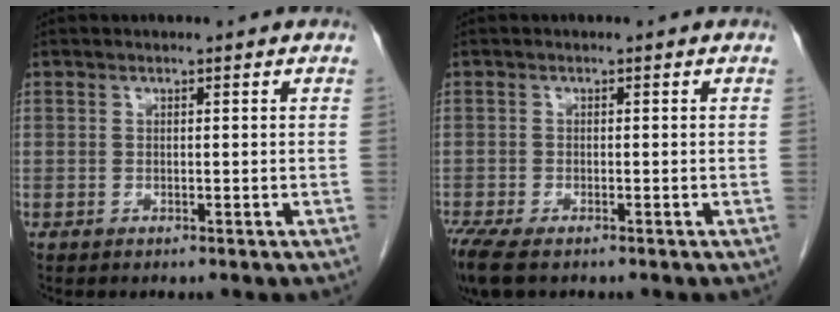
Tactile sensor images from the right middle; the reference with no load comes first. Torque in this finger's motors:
{"motor_torque": [0.96, -0.66, 0.03, 0.08]}